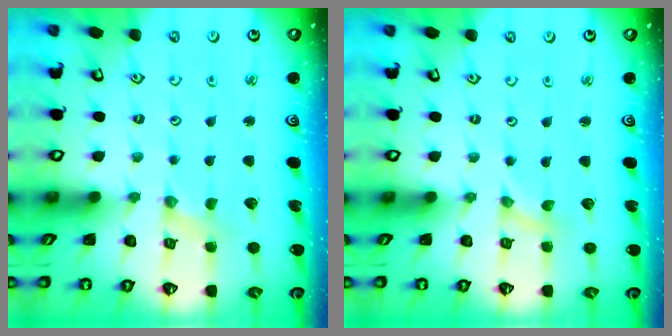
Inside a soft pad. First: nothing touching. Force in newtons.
{"total": 0.0}